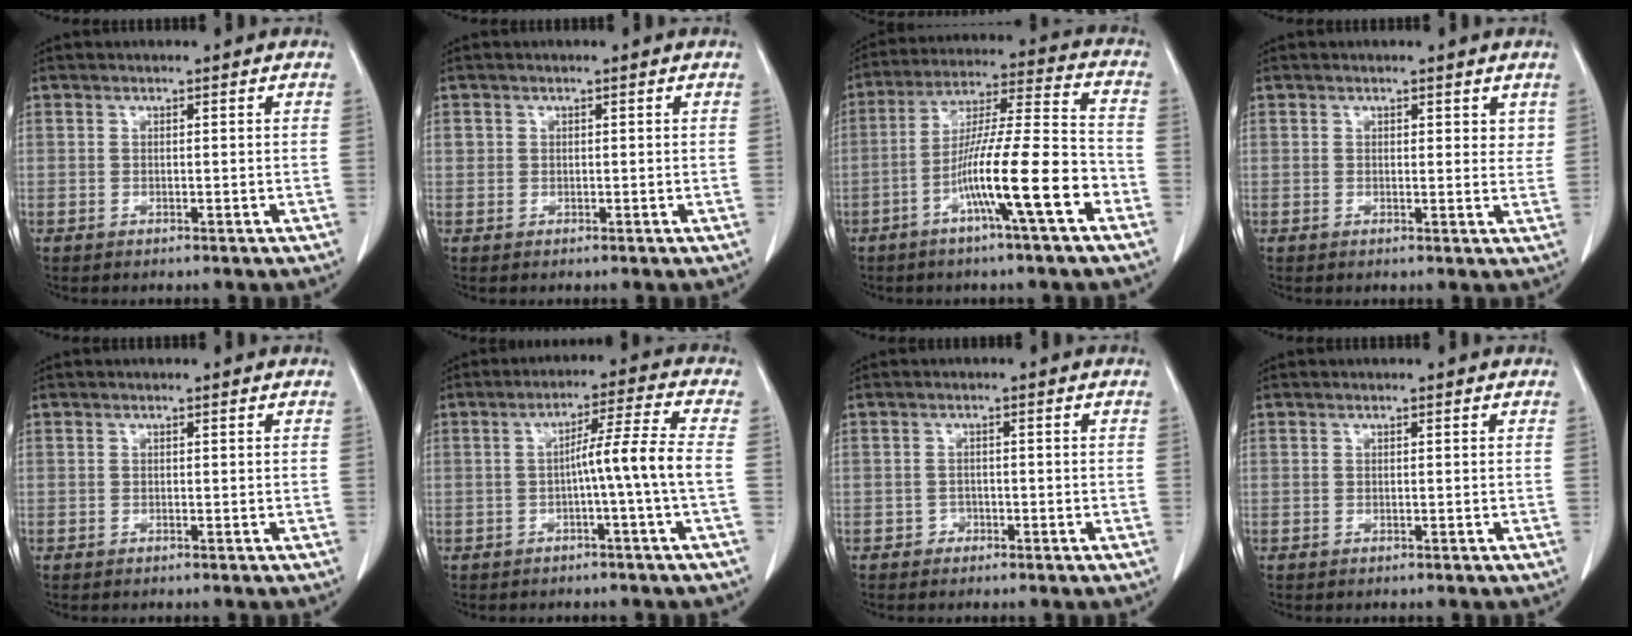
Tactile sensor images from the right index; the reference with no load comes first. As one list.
[{"total": 0.9, "force": [0.2, 0.9, 0.1], "torque": [0.008, 0.006, 0.001]}, {"total": 14.4, "force": [-6.1, 0.0, 13.0], "torque": [-0.229, 0.003, -0.109]}, {"total": 2.1, "force": [1.4, 1.1, 1.1], "torque": [-0.001, -0.008, 0.015]}, {"total": 0.0}, {"total": 6.8, "force": [-1.3, -1.7, 6.4], "torque": [-0.102, 0.014, -0.020]}, {"total": 1.1, "force": [-0.7, 0.9, 0.0], "torque": [0.005, 0.005, -0.017]}, {"total": 0.0}]